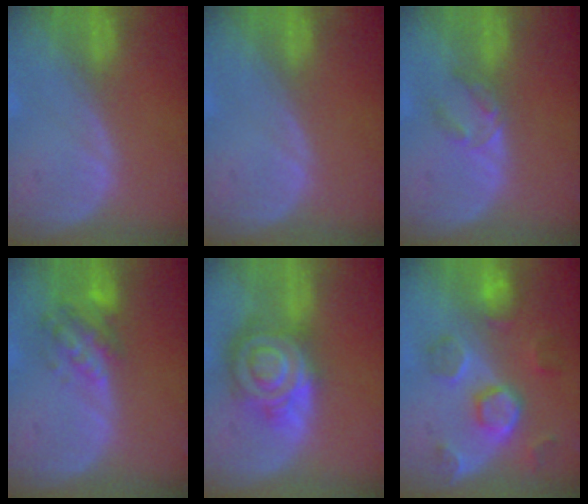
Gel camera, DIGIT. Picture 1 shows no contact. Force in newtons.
{"total": 0.0}
{"total": 2.9, "press": 2.7, "slide": 1.0}
{"total": 6.1, "press": 5.7, "slide": 2.3}
{"total": 9.3, "press": 9.2, "slide": 0.6}
{"total": 8.7, "press": 7.9, "slide": 3.7}